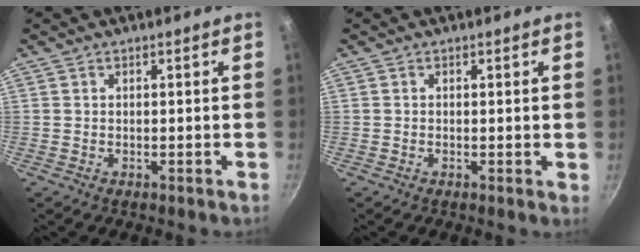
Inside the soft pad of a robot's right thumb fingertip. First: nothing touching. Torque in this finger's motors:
{"motor_torque": [-0.07, 0.10, -0.18, 0.08, 0.05]}